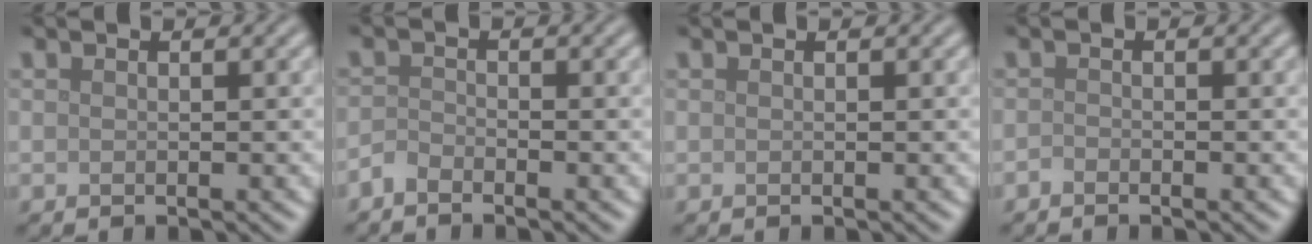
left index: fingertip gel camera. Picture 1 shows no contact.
{"total": 1.4, "force": [-1.3, 0.4, 0.4], "torque": [-0.007, 0.004, -0.030]}
{"total": 0.0}
{"total": 0.6, "force": [-0.5, 0.2, 0.1], "torque": [-0.001, -0.002, -0.012]}